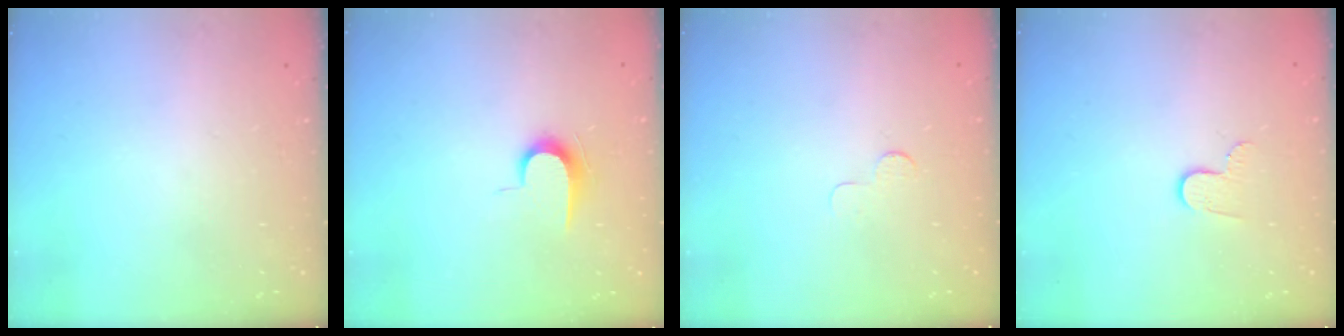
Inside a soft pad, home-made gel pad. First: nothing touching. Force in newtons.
{"total": 7.2, "press": 7.1, "slide": 0.7}
{"total": 3.0, "press": 2.9, "slide": 0.3}
{"total": 4.6, "press": 4.6, "slide": 0.5}